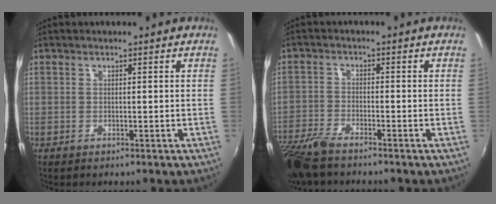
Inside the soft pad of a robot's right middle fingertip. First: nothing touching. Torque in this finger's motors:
{"motor_torque": [1.07, -1.08, 0.55, 0.19]}